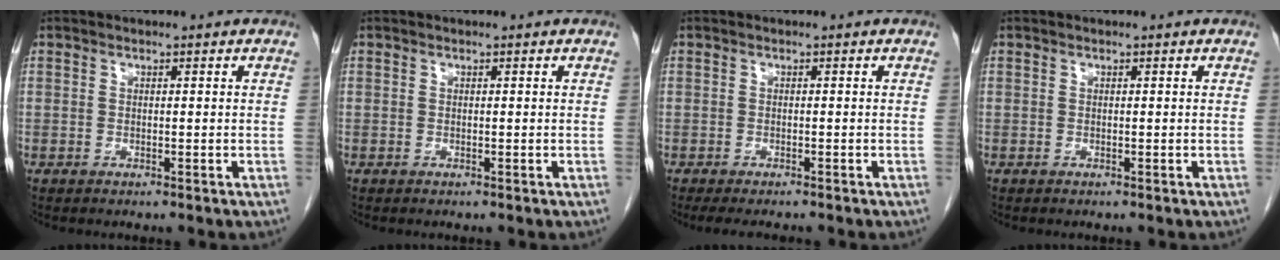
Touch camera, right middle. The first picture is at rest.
{"total": 0.0}
{"total": 4.9, "force": [-4.2, 0.9, 2.3], "torque": [-0.025, -0.010, -0.061]}
{"total": 0.0}